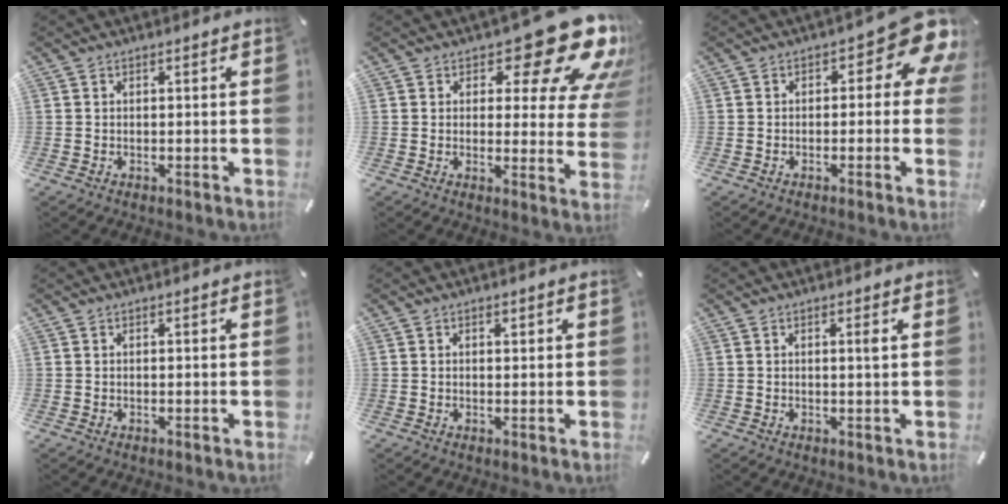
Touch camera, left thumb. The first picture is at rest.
{"total": 18.9, "force": [11.0, 7.7, 13.3], "torque": [-0.166, -0.077, 0.181]}
{"total": 9.8, "force": [3.8, 4.4, 7.9], "torque": [-0.090, -0.032, 0.061]}
{"total": 0.0}
{"total": 0.8, "force": [0.3, 0.6, 0.3], "torque": [0.001, -0.001, 0.003]}
{"total": 1.2, "force": [0.3, 0.0, 1.2], "torque": [-0.024, -0.002, 0.004]}